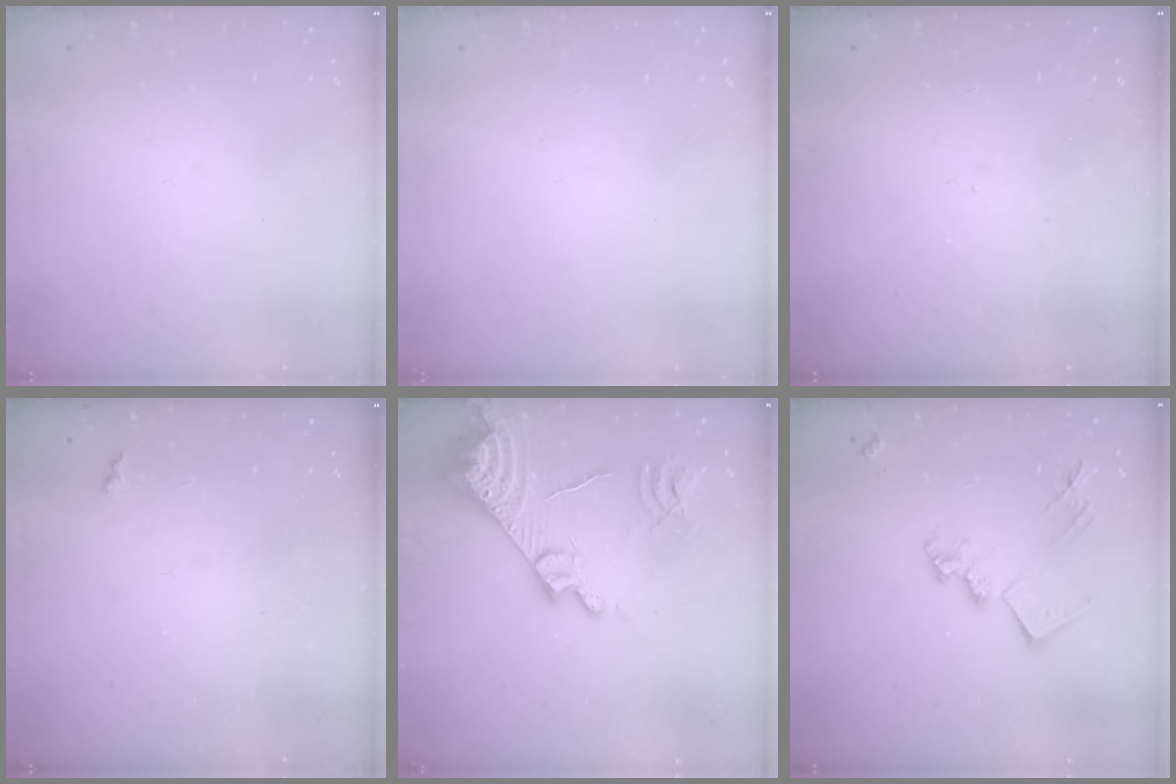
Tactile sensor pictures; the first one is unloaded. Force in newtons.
{"total": 0.9, "press": 0.9, "slide": 0.1}
{"total": 6.2, "press": 6.2, "slide": 0.7}
{"total": 1.9, "press": 1.8, "slide": 0.5}
{"total": 18.0, "press": 17.9, "slide": 1.8}
{"total": 15.6, "press": 15.6, "slide": 1.0}